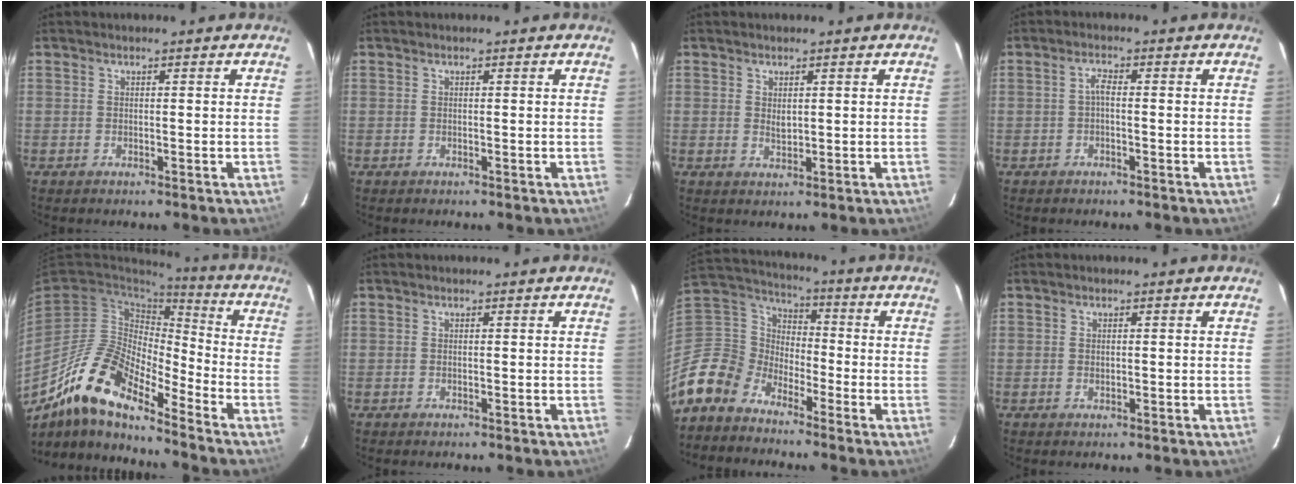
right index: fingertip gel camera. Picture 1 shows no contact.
{"total": 0.0}
{"total": 1.7, "force": [0.5, 1.1, 1.2], "torque": [-0.017, 0.000, 0.011]}
{"total": 1.6, "force": [-0.4, 0.5, 1.4], "torque": [-0.030, 0.008, -0.009]}
{"total": 16.1, "force": [-12.2, 4.3, 9.6], "torque": [-0.170, -0.012, -0.245]}
{"total": 0.0}
{"total": 11.1, "force": [-8.7, 6.6, 2.1], "torque": [-0.077, 0.030, -0.194]}
{"total": 0.8, "force": [0.0, 0.6, 0.6], "torque": [-0.009, 0.002, 0.001]}